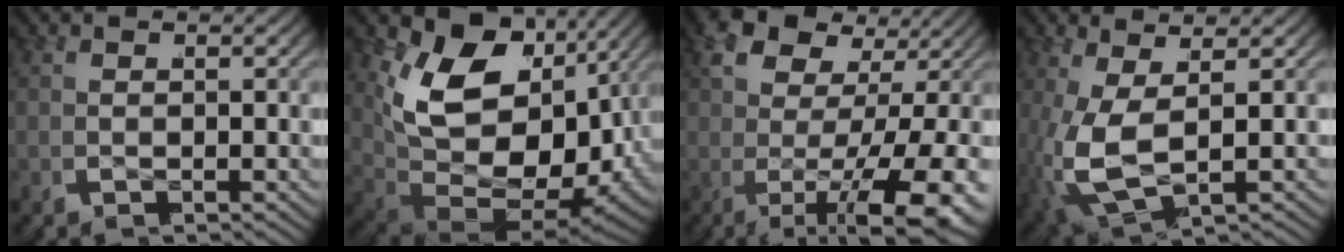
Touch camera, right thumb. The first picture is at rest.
{"total": 22.0, "force": [-2.6, 15.2, 15.7], "torque": [-0.301, -0.053, -0.019]}
{"total": 10.6, "force": [0.1, 6.0, 8.8], "torque": [-0.159, -0.021, 0.014]}
{"total": 7.3, "force": [-1.4, 4.9, 5.3], "torque": [-0.162, -0.034, -0.006]}